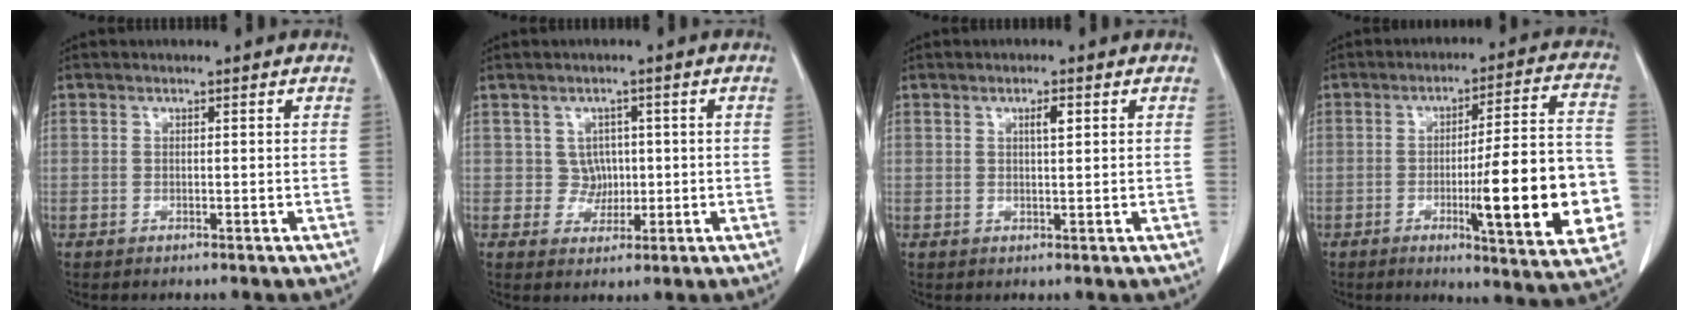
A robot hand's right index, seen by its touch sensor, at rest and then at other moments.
{"total": 2.9, "force": [0.2, 2.9, 0.5], "torque": [0.001, 0.007, 0.005]}
{"total": 1.8, "force": [0.7, 0.3, 1.6], "torque": [-0.029, 0.000, 0.011]}
{"total": 18.6, "force": [-4.3, 2.0, 18.0], "torque": [-0.206, 0.006, -0.052]}